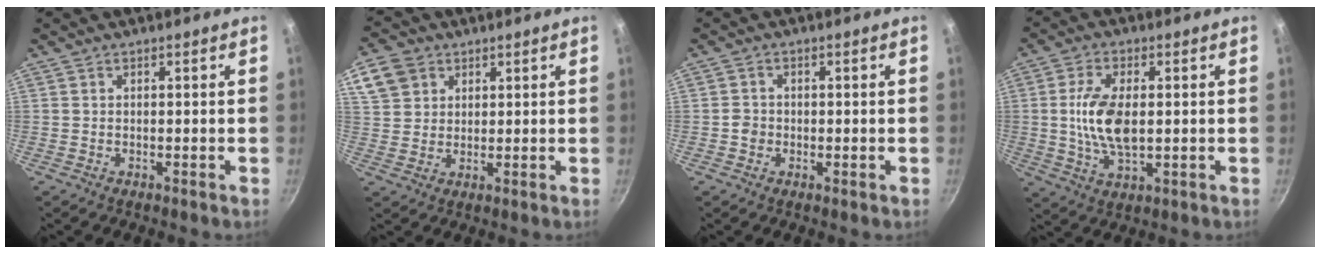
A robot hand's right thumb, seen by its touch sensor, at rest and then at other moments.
{"total": 8.4, "force": [3.9, 6.6, 3.3], "torque": [-0.045, 0.001, 0.070]}
{"total": 2.0, "force": [-0.4, 1.8, 0.7], "torque": [-0.003, 0.006, -0.010]}
{"total": 9.1, "force": [0.2, 4.4, 7.9], "torque": [-0.153, 0.000, 0.005]}